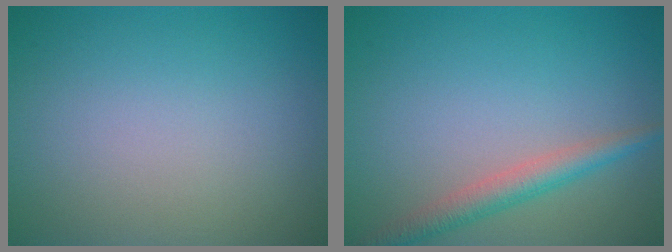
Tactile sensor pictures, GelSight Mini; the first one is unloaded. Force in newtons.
{"total": 2.9, "press": 2.9, "slide": 0.2}